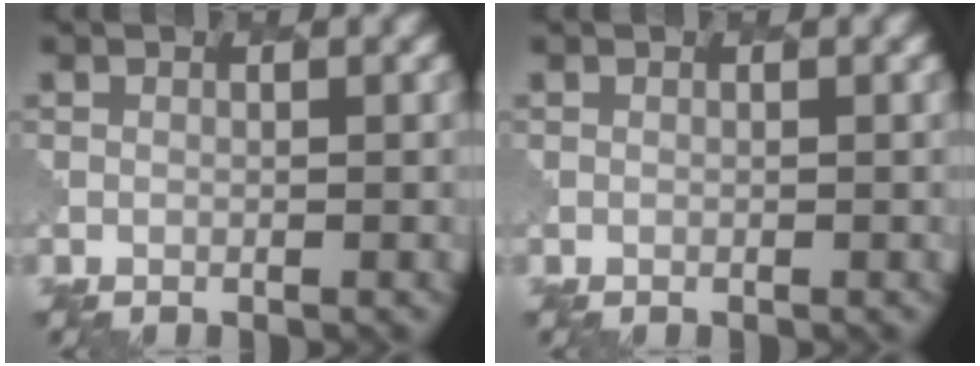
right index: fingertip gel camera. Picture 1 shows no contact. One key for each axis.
{"total": 0.0}